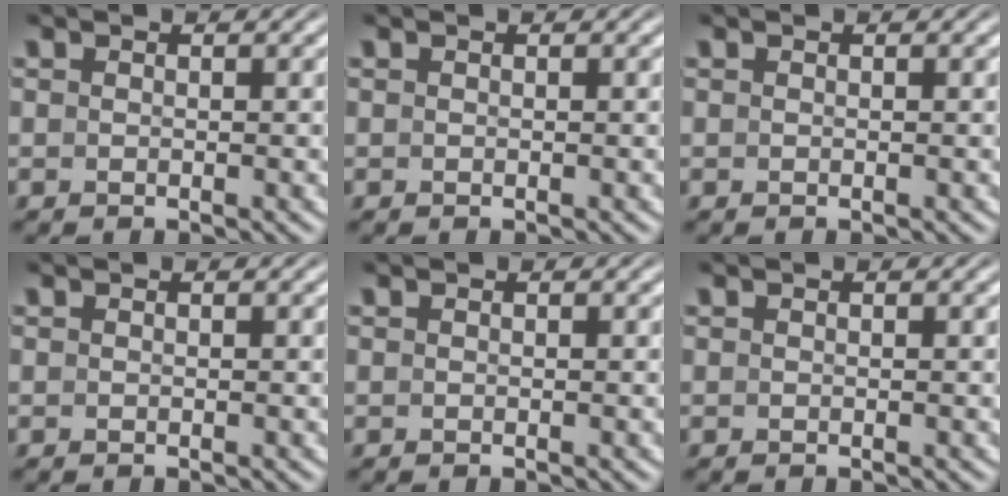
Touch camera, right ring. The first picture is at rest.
{"total": 0.0}
{"total": 0.0}
{"total": 0.0}
{"total": 0.0}
{"total": 0.0}